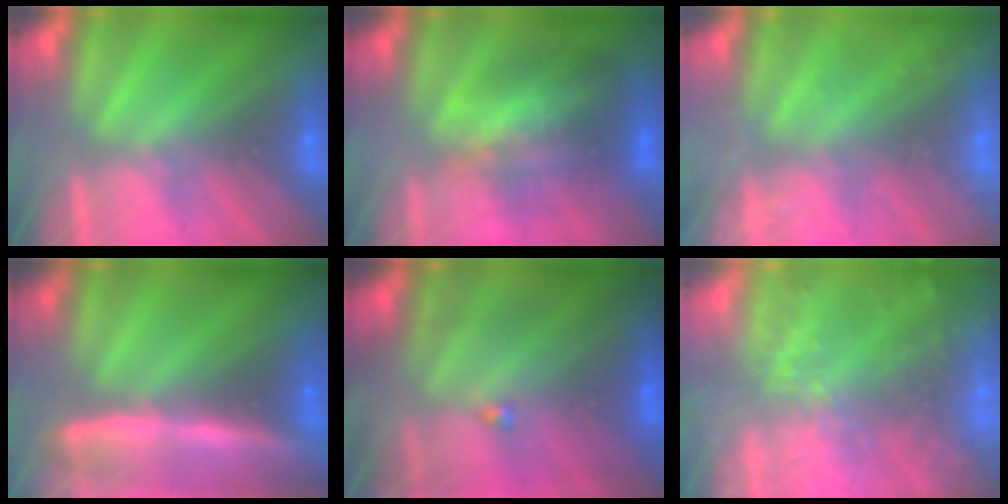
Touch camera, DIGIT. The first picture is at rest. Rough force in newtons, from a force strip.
{"total": 3.8}
{"total": 2.6}
{"total": 8.0}
{"total": 7.6}
{"total": 9.0}